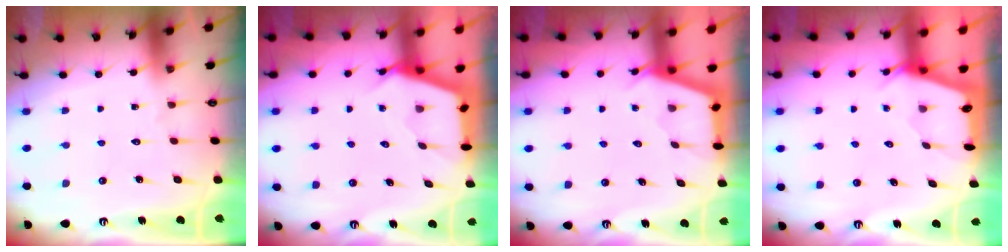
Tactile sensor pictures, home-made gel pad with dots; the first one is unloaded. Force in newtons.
{"total": 2.7, "press": 2.7, "slide": 0.3}
{"total": 2.9, "press": 2.9, "slide": 0.3}
{"total": 2.3, "press": 2.2, "slide": 0.3}